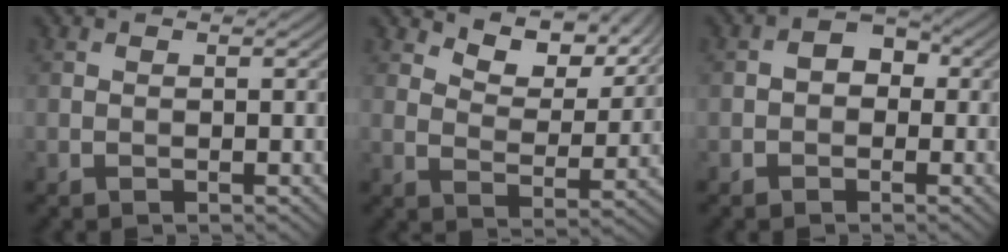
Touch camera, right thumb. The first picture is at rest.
{"total": 7.8, "force": [5.8, 3.3, 4.0], "torque": [-0.074, -0.003, 0.100]}
{"total": 3.0, "force": [-0.3, 2.4, 1.8], "torque": [-0.026, 0.005, -0.014]}